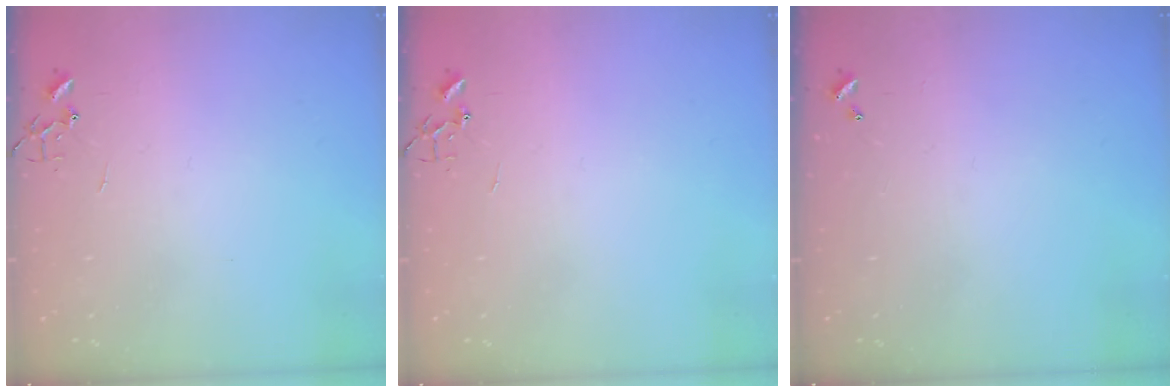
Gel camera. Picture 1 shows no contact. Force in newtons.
{"total": 0.0}
{"total": 0.0}